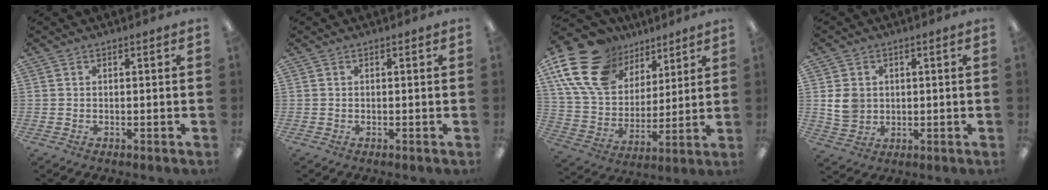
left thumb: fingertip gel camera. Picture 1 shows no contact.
{"total": 0.0}
{"total": 20.5, "force": [11.6, 13.1, 10.6], "torque": [-0.210, -0.048, 0.220]}
{"total": 6.1, "force": [1.0, 5.3, 2.7], "torque": [-0.049, 0.005, 0.020]}